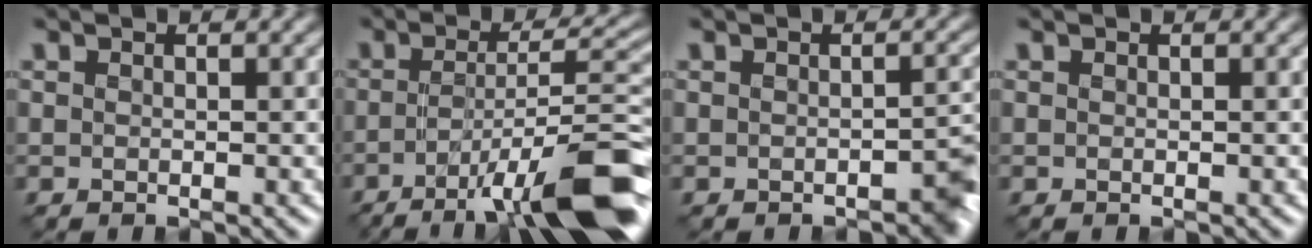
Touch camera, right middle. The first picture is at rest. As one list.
[{"total": 10.4, "force": [-5.7, 0.7, 8.6], "torque": [-0.123, 0.008, -0.103]}, {"total": 3.7, "force": [-1.6, 2.0, 2.6], "torque": [-0.025, -0.001, -0.030]}, {"total": 0.0}]